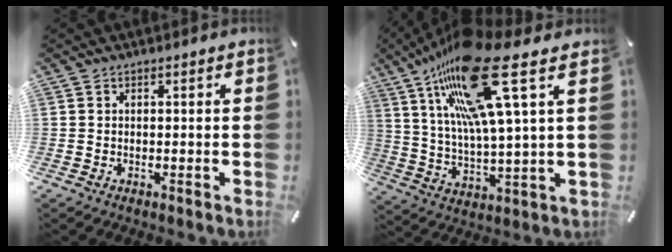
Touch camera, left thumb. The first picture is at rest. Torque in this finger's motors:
{"motor_torque": [2.72, 2.29, 2.22, -0.55, 1.05]}